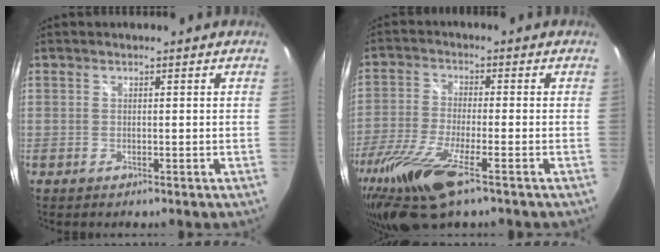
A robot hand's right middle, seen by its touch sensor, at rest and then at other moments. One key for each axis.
{"total": 15.3, "fx": -9.3, "fy": 3.0, "fz": 11.7, "tx": -0.257, "ty": -0.058, "tz": -0.176}